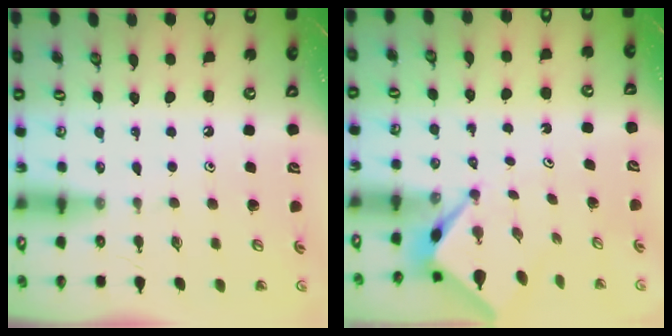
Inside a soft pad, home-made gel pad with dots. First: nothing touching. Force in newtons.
{"total": 2.5, "press": 2.5, "slide": 0.2}